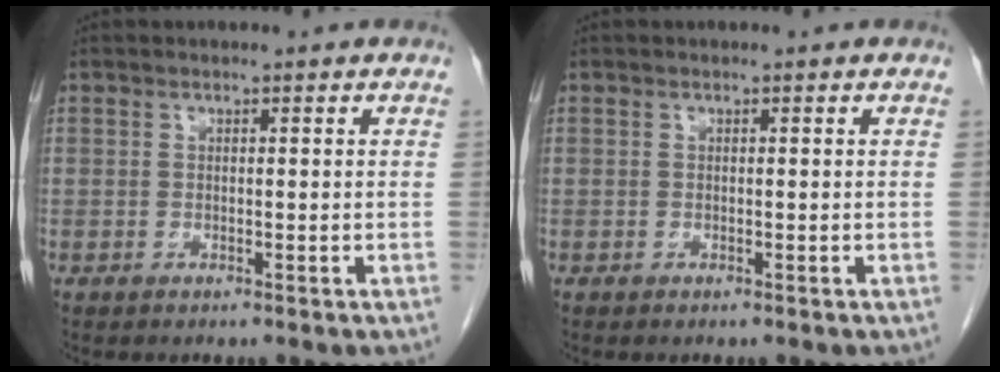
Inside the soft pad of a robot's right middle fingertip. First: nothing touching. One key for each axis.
{"total": 0.0}